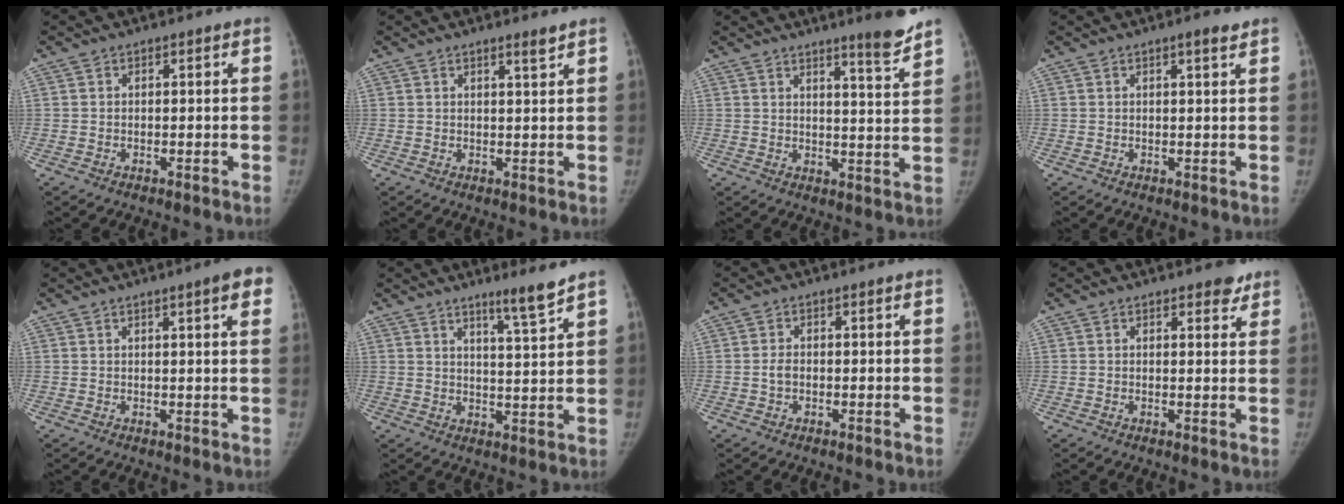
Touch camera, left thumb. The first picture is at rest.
{"total": 2.0, "force": [1.6, -0.3, 1.2], "torque": [-0.017, -0.016, 0.026]}
{"total": 7.0, "force": [5.6, -0.1, 4.2], "torque": [-0.052, -0.050, 0.081]}
{"total": 2.2, "force": [1.4, 0.2, 1.6], "torque": [-0.026, -0.008, 0.021]}
{"total": 5.7, "force": [3.0, 0.5, 4.9], "torque": [-0.053, -0.005, 0.035]}
{"total": 6.2, "force": [4.8, -0.5, 3.9], "torque": [-0.059, -0.046, 0.081]}
{"total": 1.7, "force": [-0.2, 1.0, 1.3], "torque": [-0.024, 0.006, -0.003]}
{"total": 3.2, "force": [2.4, 1.3, 1.6], "torque": [-0.003, -0.013, 0.028]}